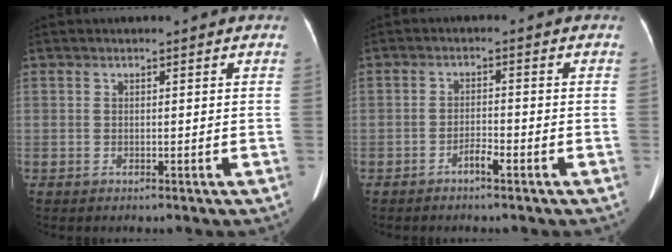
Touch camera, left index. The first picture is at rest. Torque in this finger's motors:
{"motor_torque": [-0.05, 0.05, 0.00, 0.00]}